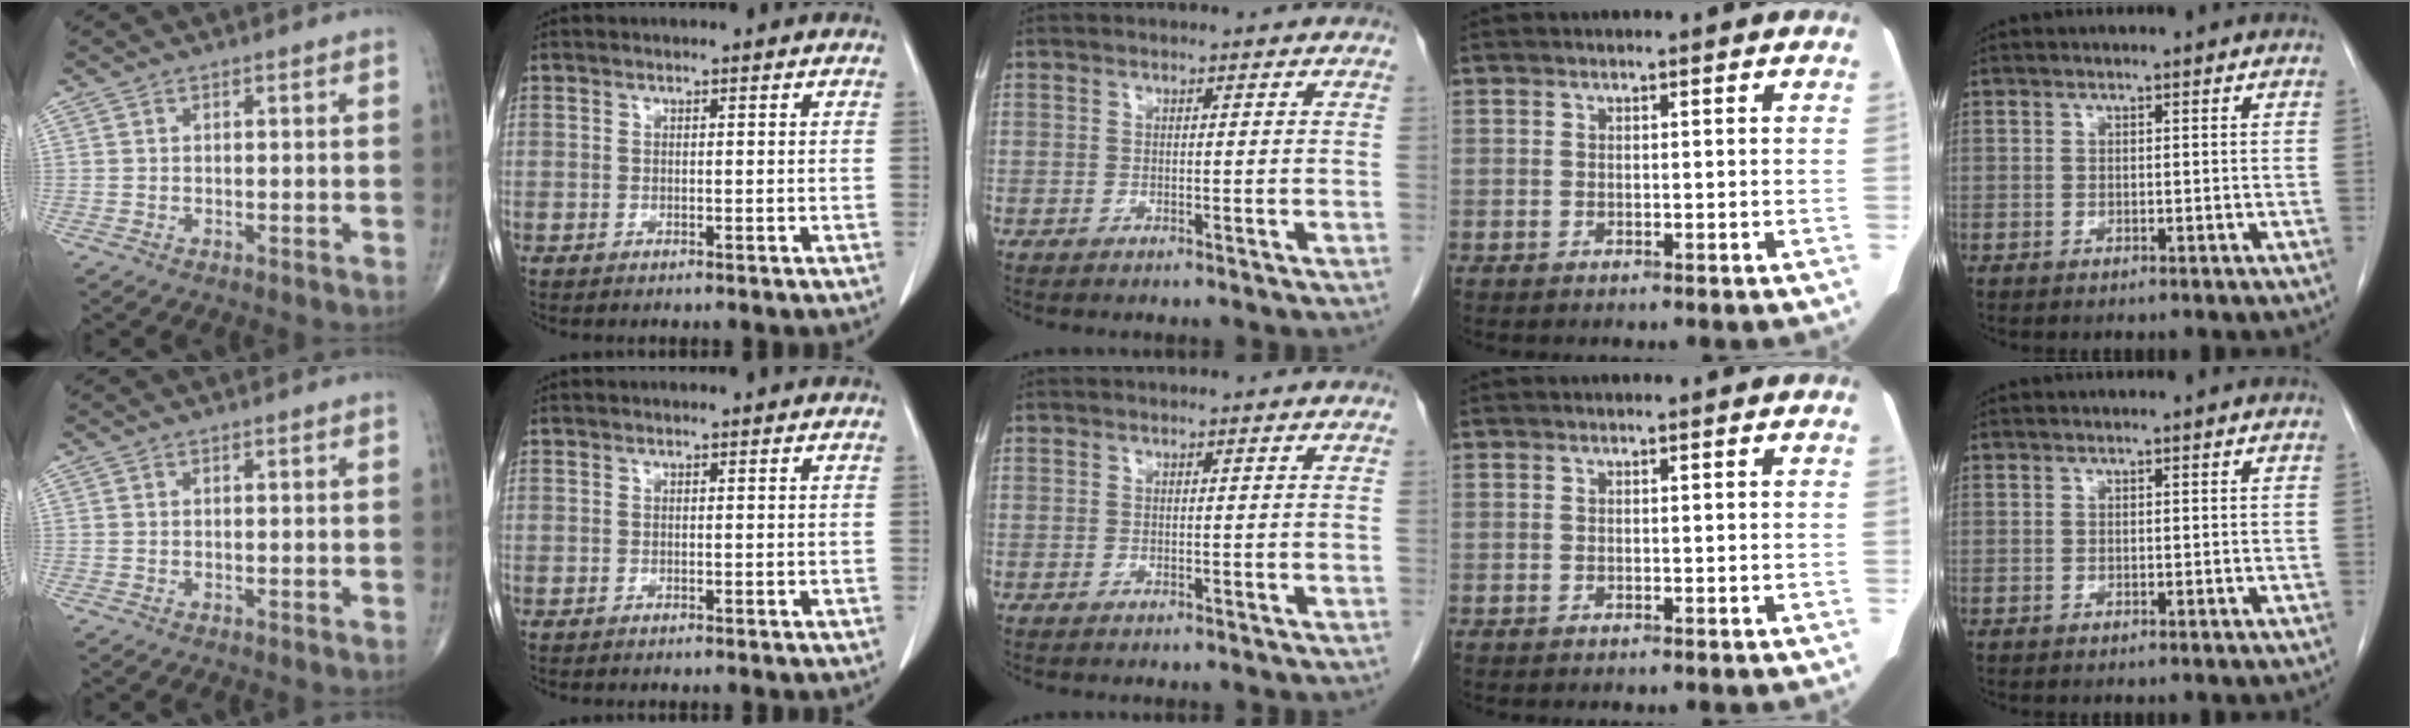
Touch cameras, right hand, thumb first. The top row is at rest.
{}